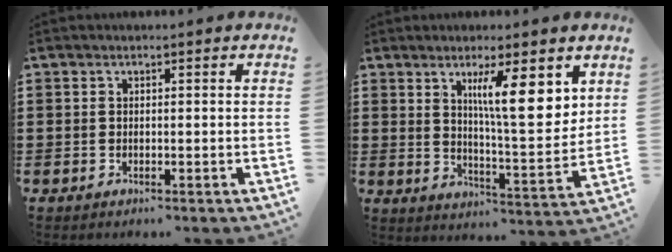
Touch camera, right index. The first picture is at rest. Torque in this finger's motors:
{"motor_torque": [0.50, 0.03, 0.29, 0.07]}